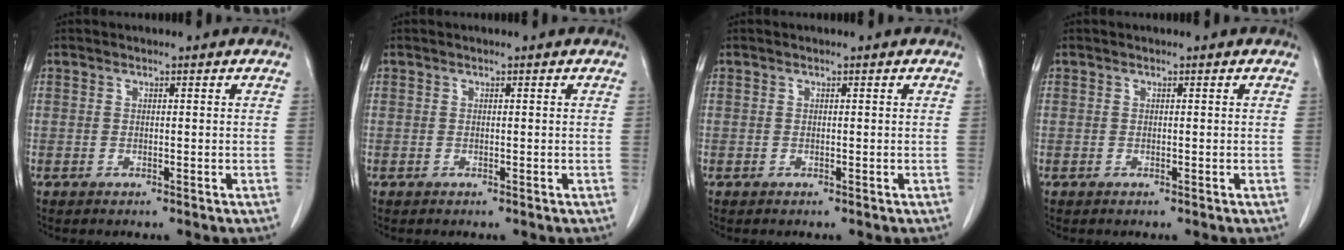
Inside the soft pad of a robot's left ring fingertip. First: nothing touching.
{"total": 0.0}
{"total": 0.0}
{"total": 0.0}